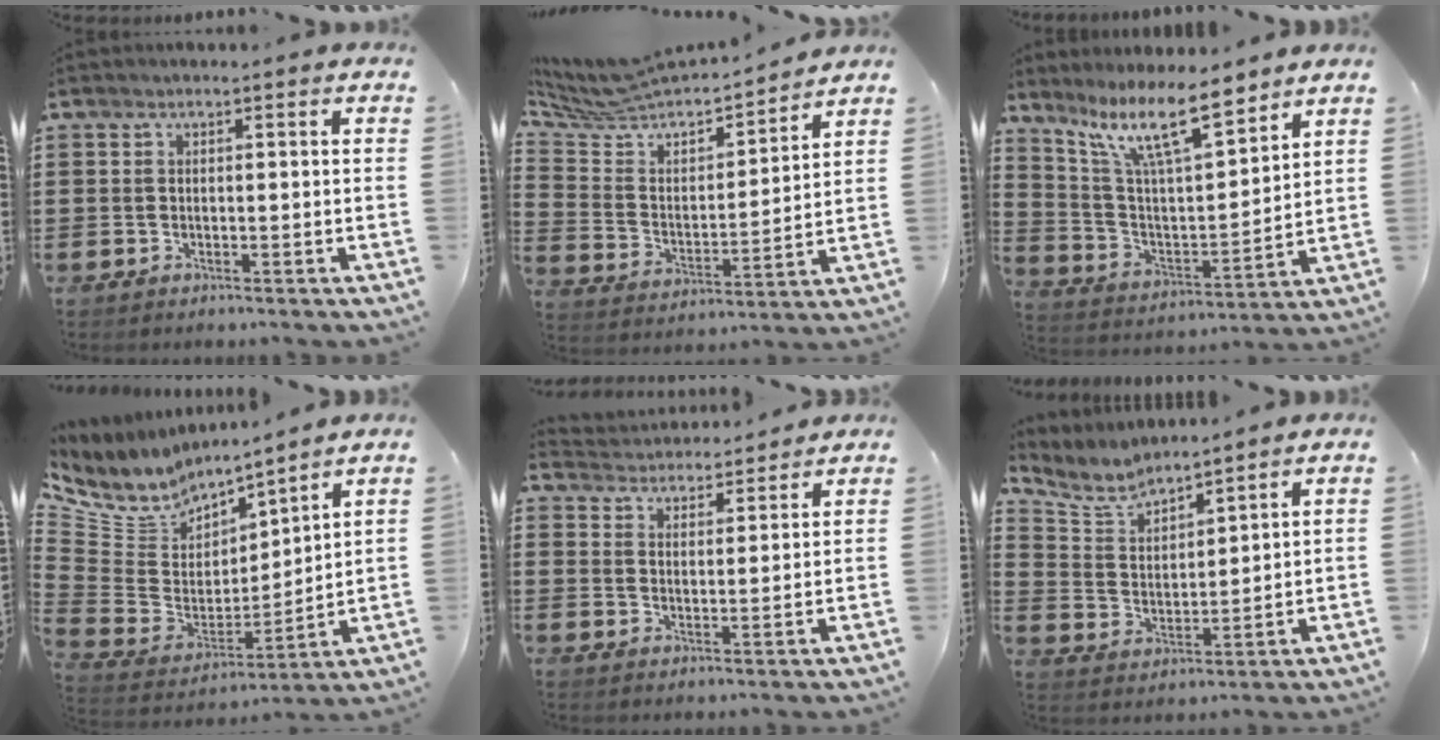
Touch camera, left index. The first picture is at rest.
{"total": 5.3, "force": [4.8, 1.6, 1.6], "torque": [-0.061, -0.040, 0.075]}
{"total": 12.1, "force": [9.0, 2.3, 7.8], "torque": [-0.167, -0.036, 0.158]}
{"total": 6.5, "force": [5.5, 3.5, 0.7], "torque": [-0.065, -0.058, 0.100]}
{"total": 3.9, "force": [3.8, 0.3, -0.3], "torque": [-0.015, -0.025, 0.065]}
{"total": 6.1, "force": [5.7, 1.5, 1.6], "torque": [-0.060, -0.027, 0.099]}